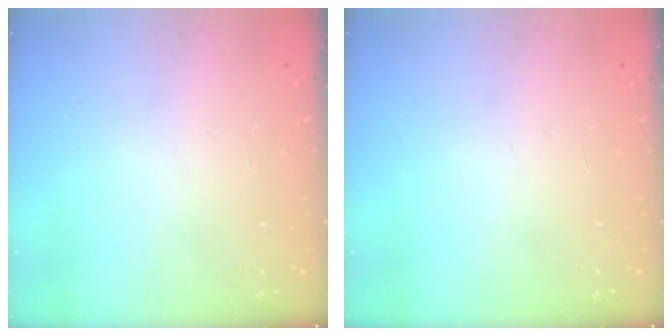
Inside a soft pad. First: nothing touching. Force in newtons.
{"total": 0.0}